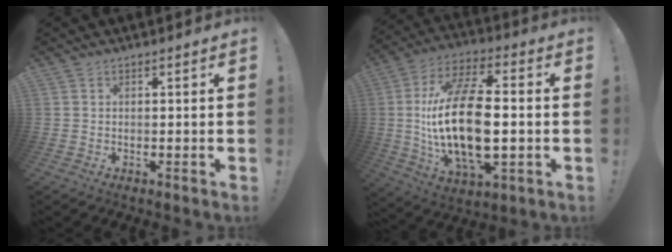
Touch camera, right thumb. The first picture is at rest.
{"total": 24.1, "force": [-1.0, 11.9, 21.0], "torque": [-0.405, -0.003, -0.017]}